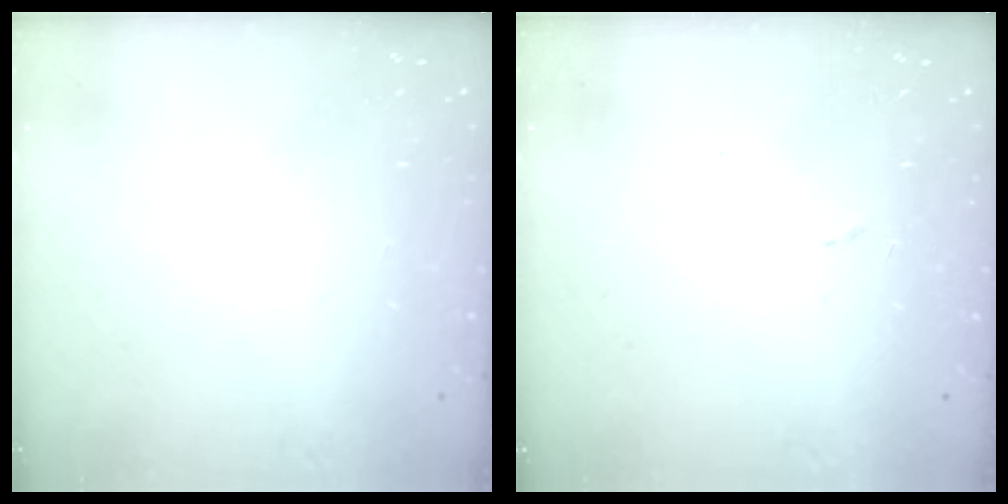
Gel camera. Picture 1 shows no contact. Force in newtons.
{"total": 4.2, "press": 4.1, "slide": 0.7}